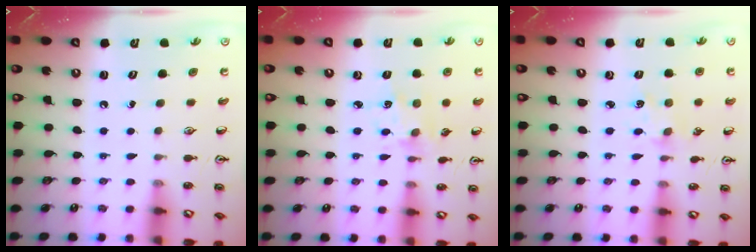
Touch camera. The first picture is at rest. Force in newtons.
{"total": 2.9, "press": 2.8, "slide": 0.8}
{"total": 2.7, "press": 2.7, "slide": 0.4}